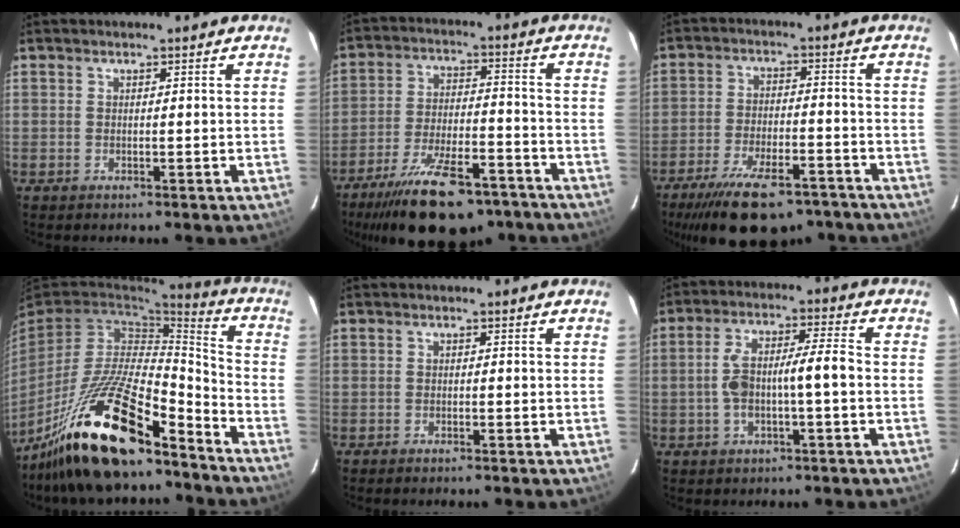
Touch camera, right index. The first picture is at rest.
{"total": 15.8, "force": [-11.5, 4.5, 9.8], "torque": [-0.170, -0.009, -0.194]}
{"total": 12.9, "force": [-9.5, 4.0, 7.7], "torque": [-0.129, -0.015, -0.150]}
{"total": 21.6, "force": [-15.6, 4.8, 14.2], "torque": [-0.270, -0.019, -0.281]}
{"total": 1.3, "force": [-1.1, 0.0, 0.7], "torque": [-0.013, -0.002, -0.013]}
{"total": 8.3, "force": [-1.2, 1.4, 8.1], "torque": [-0.154, 0.027, -0.020]}